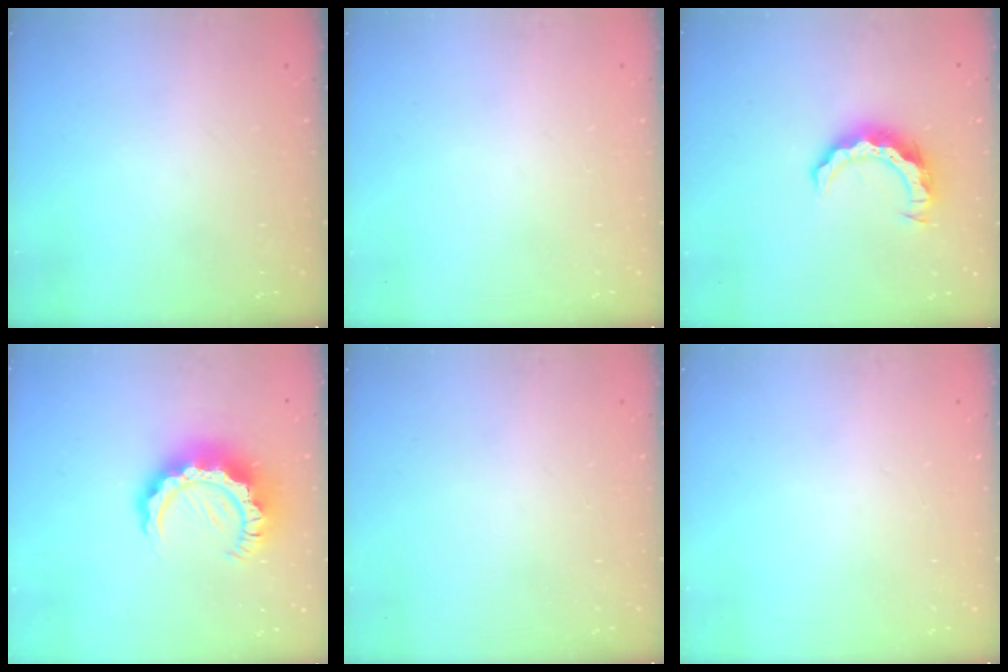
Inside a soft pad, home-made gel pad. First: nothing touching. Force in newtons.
{"total": 0.0}
{"total": 9.0, "press": 9.0, "slide": 0.9}
{"total": 12.4, "press": 12.3, "slide": 1.3}
{"total": 0.0}
{"total": 0.0}